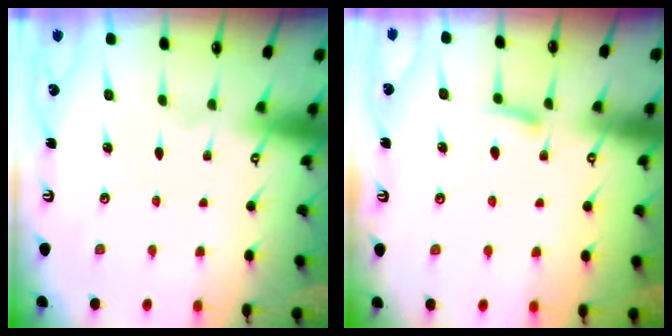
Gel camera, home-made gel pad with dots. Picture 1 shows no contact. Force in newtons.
{"total": 5.4, "press": 5.3, "slide": 0.8}